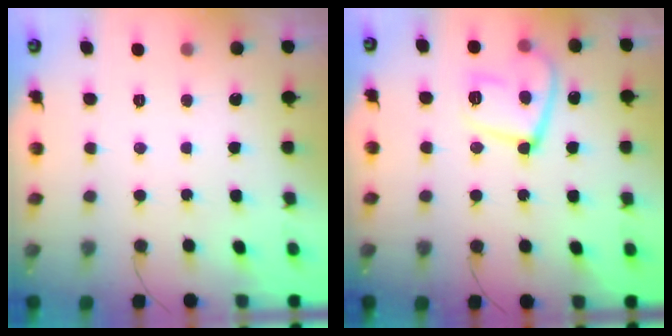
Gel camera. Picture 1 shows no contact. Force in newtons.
{"total": 13.3, "press": 13.2, "slide": 1.3}